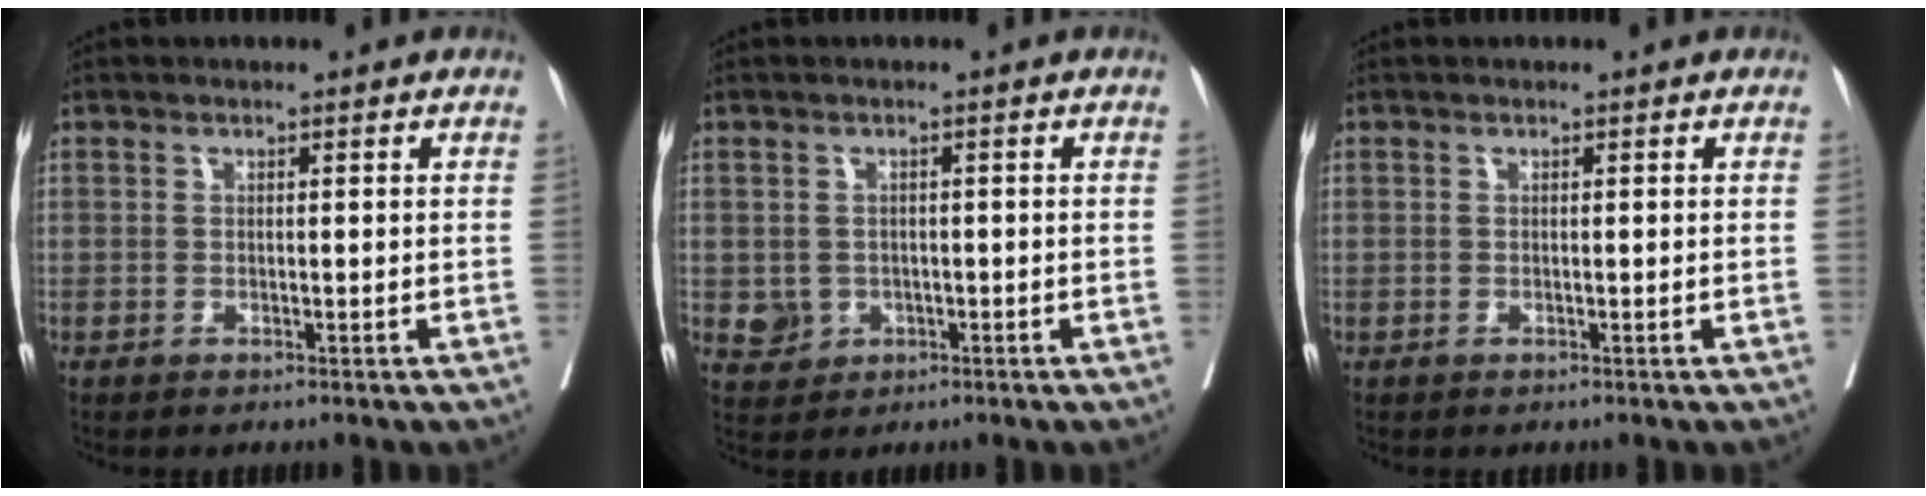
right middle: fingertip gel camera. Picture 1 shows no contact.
{"total": 3.1, "force": [-0.6, 2.9, 0.8], "torque": [-0.005, 0.004, -0.002]}
{"total": 0.0}